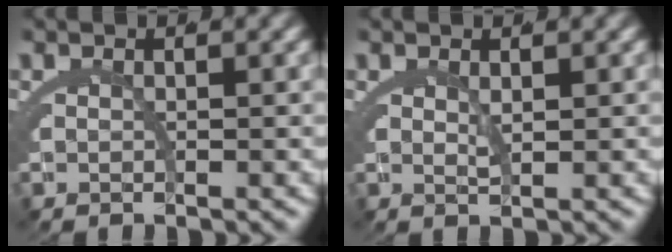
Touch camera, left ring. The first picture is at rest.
{"total": 1.2, "force": [0.8, -0.5, 0.8], "torque": [-0.012, -0.011, 0.023]}